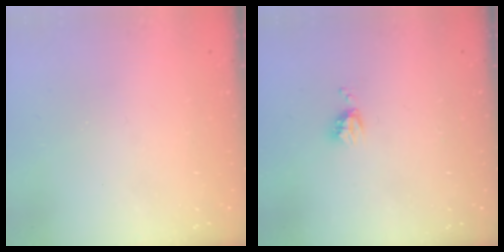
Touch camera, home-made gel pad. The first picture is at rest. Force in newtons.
{"total": 3.8, "press": 3.8, "slide": 0.6}